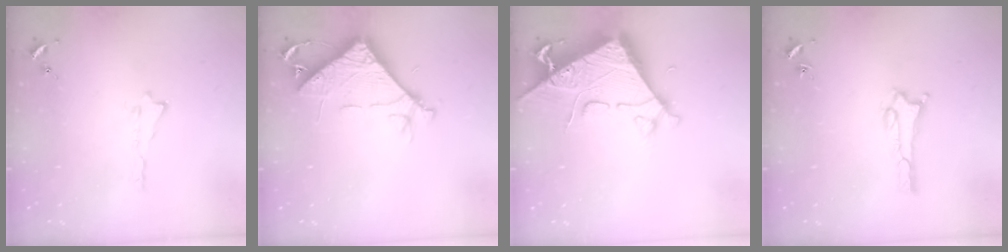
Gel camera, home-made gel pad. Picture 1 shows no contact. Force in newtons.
{"total": 7.9, "press": 7.8, "slide": 0.7}
{"total": 8.5, "press": 8.4, "slide": 0.9}
{"total": 1.5, "press": 1.5, "slide": 0.2}